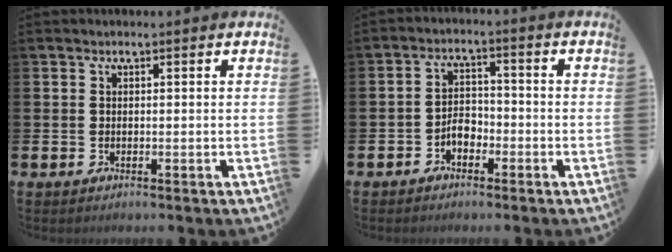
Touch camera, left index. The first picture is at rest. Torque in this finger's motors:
{"motor_torque": [0.09, 0.18, 0.08, 0.02]}